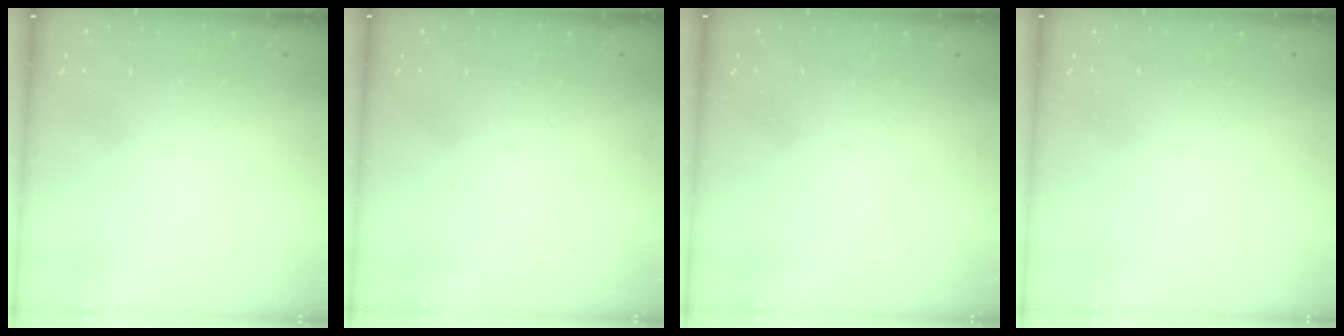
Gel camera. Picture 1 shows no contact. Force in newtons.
{"total": 0.0}
{"total": 0.0}
{"total": 0.0}